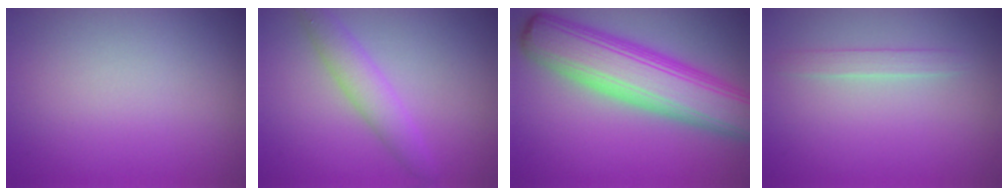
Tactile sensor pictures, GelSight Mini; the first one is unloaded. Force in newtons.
{"total": 2.9, "press": 2.9, "slide": 0.0}
{"total": 10.0, "press": 10.0, "slide": 0.6}
{"total": 1.3, "press": 1.3, "slide": 0.1}